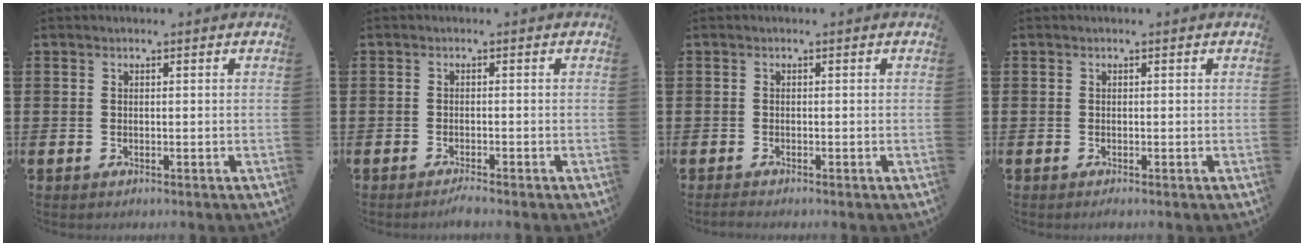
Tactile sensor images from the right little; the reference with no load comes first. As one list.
[{"total": 1.1, "force": [-1.0, -0.1, 0.5], "torque": [-0.010, -0.002, -0.019]}, {"total": 0.6, "force": [-0.5, 0.0, 0.3], "torque": [-0.005, -0.003, -0.009]}, {"total": 0.0}]